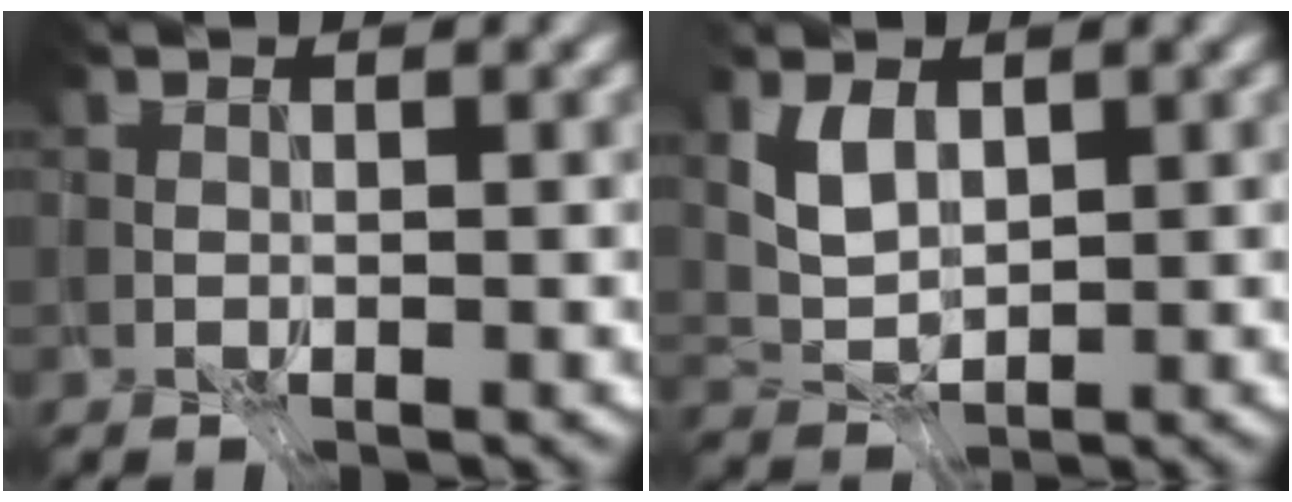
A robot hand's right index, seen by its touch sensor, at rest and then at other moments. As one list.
[{"total": 0.5, "force": [-0.1, -0.4, 0.3], "torque": [-0.009, -0.008, 0.010]}]